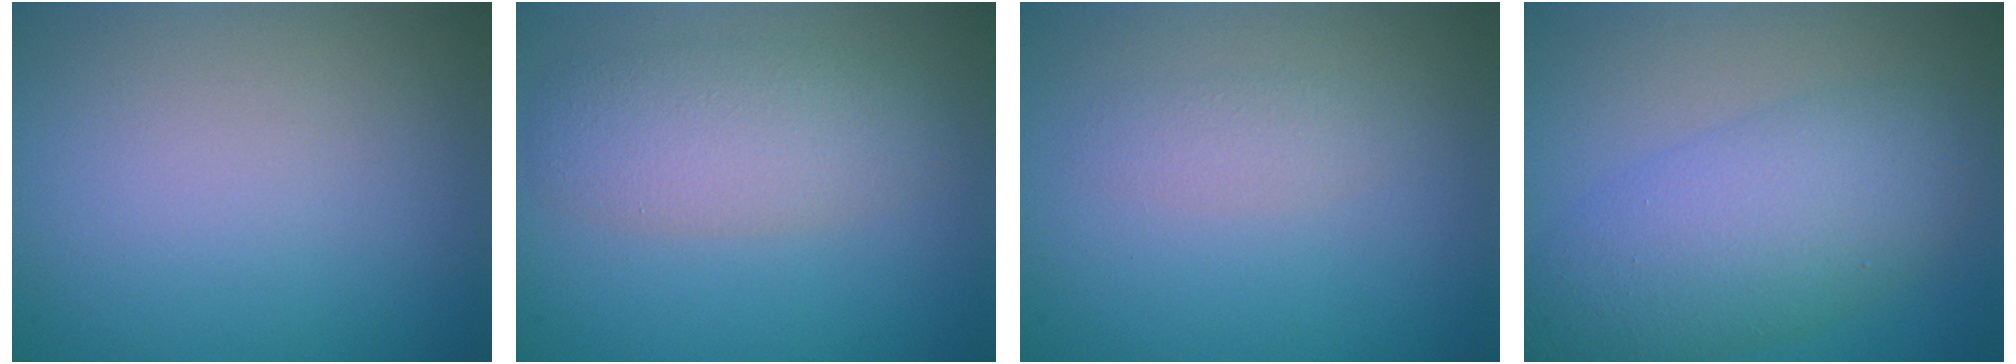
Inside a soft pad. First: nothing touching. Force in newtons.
{"total": 4.2, "press": 4.2, "slide": 0.1}
{"total": 1.3, "press": 1.3, "slide": 0.1}
{"total": 6.9, "press": 6.9, "slide": 0.3}